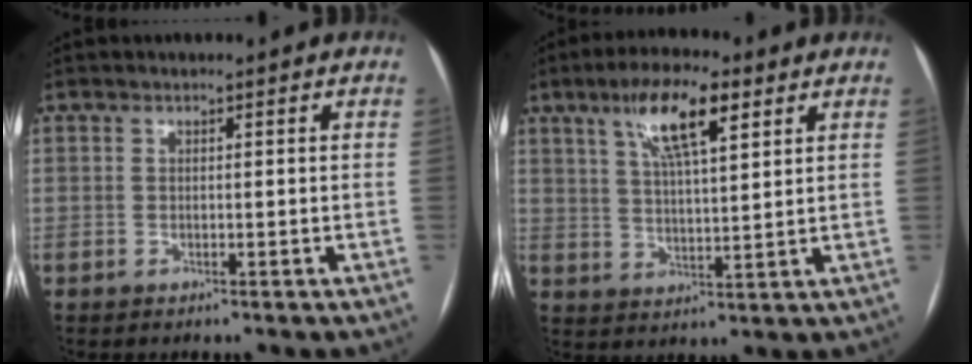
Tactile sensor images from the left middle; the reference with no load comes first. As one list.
[{"total": 9.9, "force": [5.2, 2.3, 8.1], "torque": [-0.151, 0.013, 0.092]}]